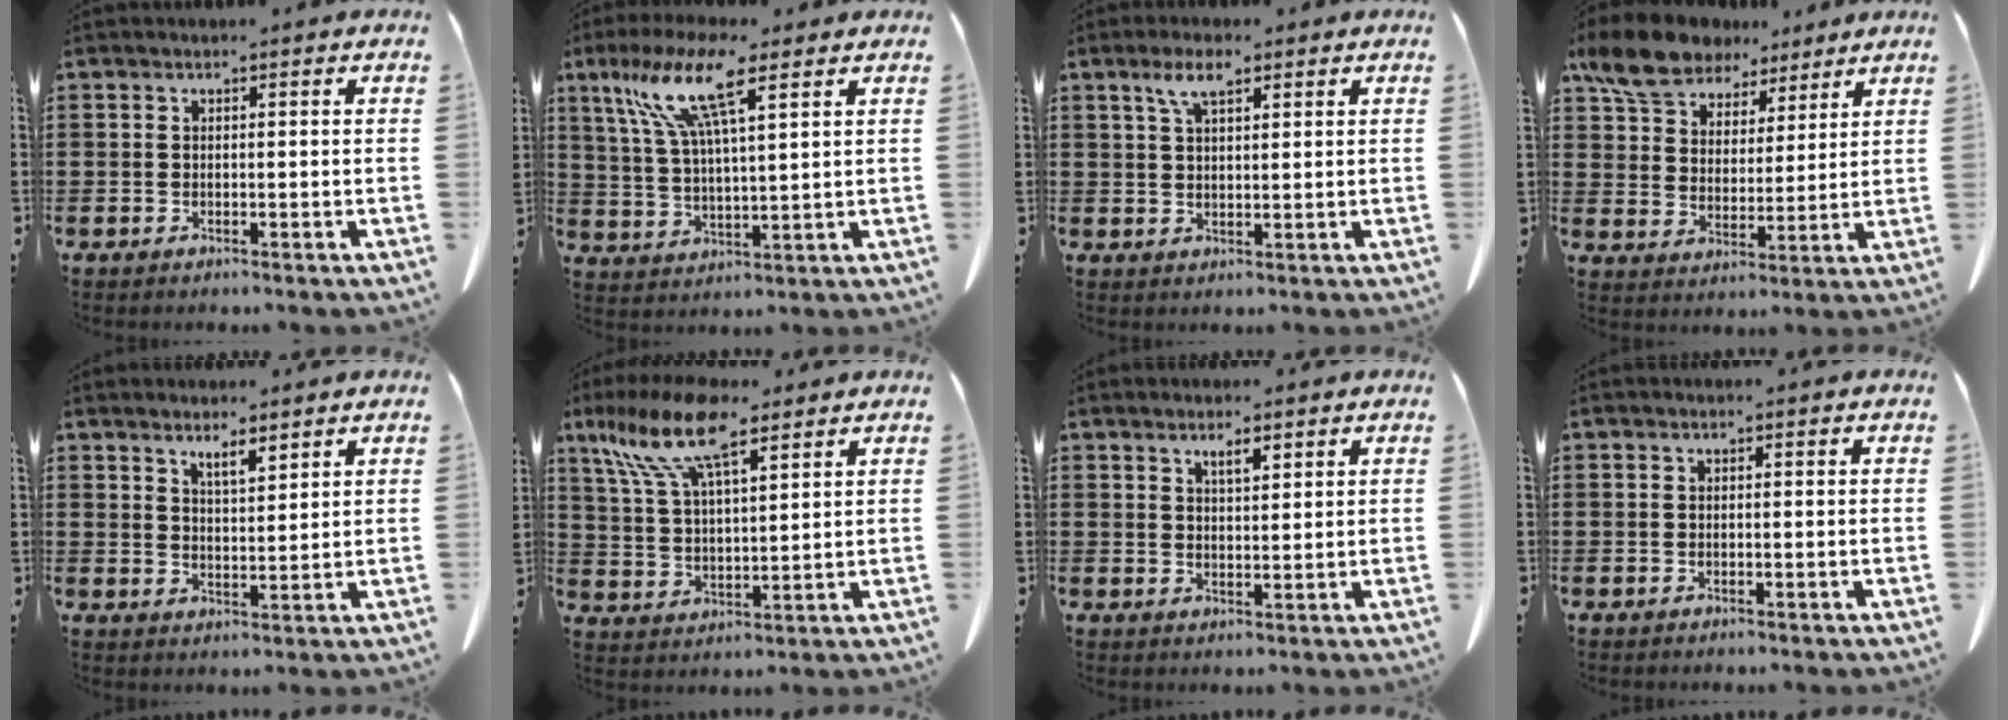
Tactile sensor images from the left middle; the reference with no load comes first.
{"total": 11.5, "force": [7.2, 2.1, 8.8], "torque": [-0.195, -0.010, 0.123]}
{"total": 4.6, "force": [2.6, 1.4, 3.5], "torque": [-0.077, 0.008, 0.044]}
{"total": 9.3, "force": [7.8, 4.1, 2.9], "torque": [-0.095, -0.021, 0.147]}
{"total": 3.2, "force": [2.9, 0.4, 1.4], "torque": [-0.024, -0.008, 0.050]}
{"total": 12.3, "force": [8.4, 3.8, 8.1], "torque": [-0.185, -0.012, 0.150]}
{"total": 2.4, "force": [1.8, 0.5, 1.5], "torque": [-0.023, 0.000, 0.030]}
{"total": 0.0}